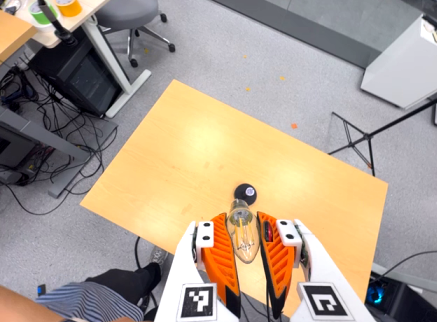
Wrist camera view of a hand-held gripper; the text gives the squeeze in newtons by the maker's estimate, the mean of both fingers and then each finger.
{"total": 21.1, "left": 25.9, "right": 16.4}